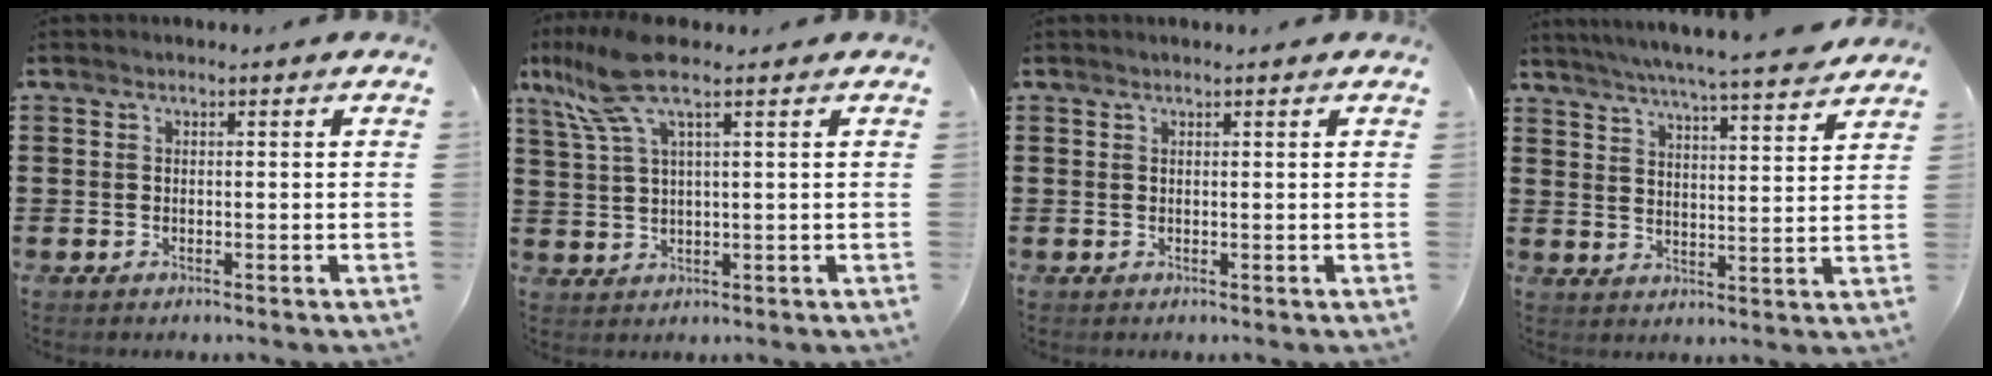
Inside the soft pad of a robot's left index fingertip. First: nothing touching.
{"total": 8.3, "force": [4.7, 1.9, 6.5], "torque": [-0.162, 0.000, 0.080]}
{"total": 0.6, "force": [0.4, -0.1, 0.4], "torque": [-0.007, -0.002, 0.009]}
{"total": 5.7, "force": [5.2, -0.7, 2.1], "torque": [-0.059, -0.037, 0.087]}